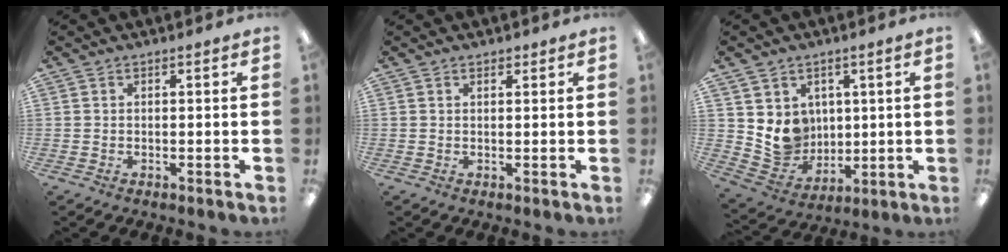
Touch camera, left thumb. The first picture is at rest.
{"total": 1.5, "force": [1.1, 0.7, 0.8], "torque": [-0.010, -0.003, 0.018]}
{"total": 8.9, "force": [3.0, 8.1, 2.0], "torque": [-0.027, -0.022, 0.071]}